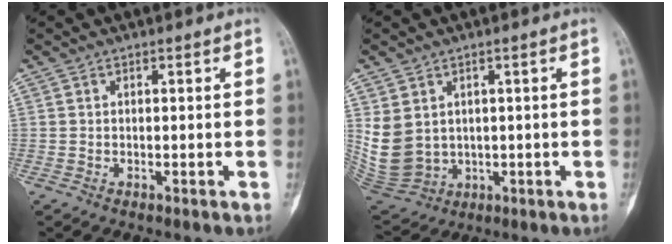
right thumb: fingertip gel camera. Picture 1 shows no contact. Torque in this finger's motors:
{"motor_torque": [-0.44, 0.61, 0.06, 0.08, 0.07]}